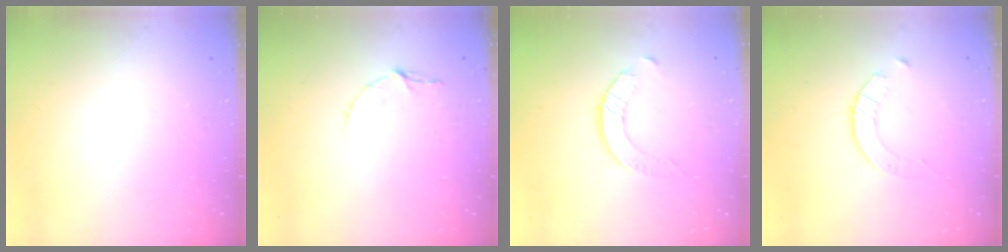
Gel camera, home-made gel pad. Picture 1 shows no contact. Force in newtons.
{"total": 3.4, "press": 3.4, "slide": 0.4}
{"total": 2.5, "press": 2.5, "slide": 0.3}
{"total": 2.7, "press": 2.7, "slide": 0.3}